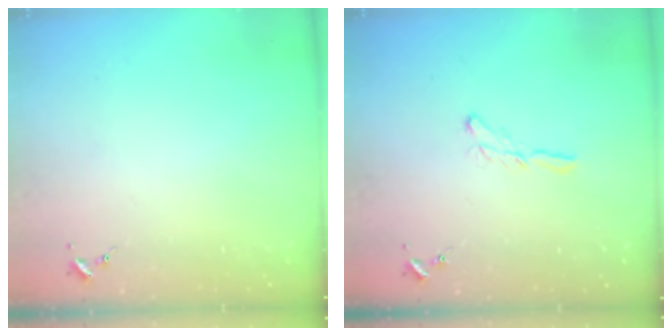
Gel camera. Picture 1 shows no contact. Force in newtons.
{"total": 5.4, "press": 5.4, "slide": 0.3}